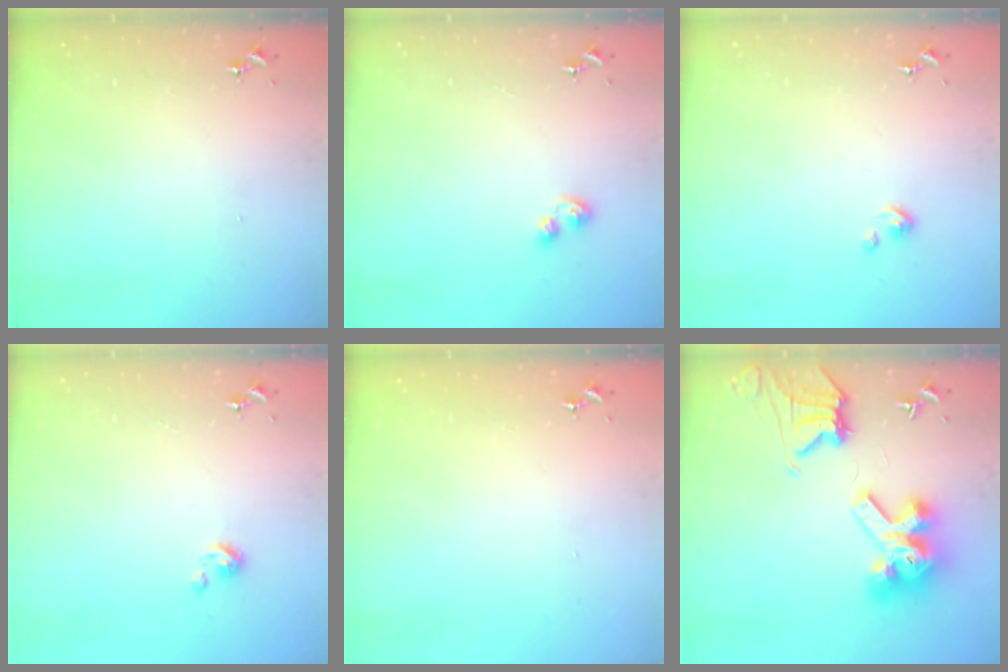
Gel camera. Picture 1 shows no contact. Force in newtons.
{"total": 5.4, "press": 5.4, "slide": 0.8}
{"total": 2.7, "press": 2.7, "slide": 0.3}
{"total": 3.3, "press": 3.3, "slide": 0.3}
{"total": 0.0}
{"total": 16.3, "press": 16.2, "slide": 2.3}